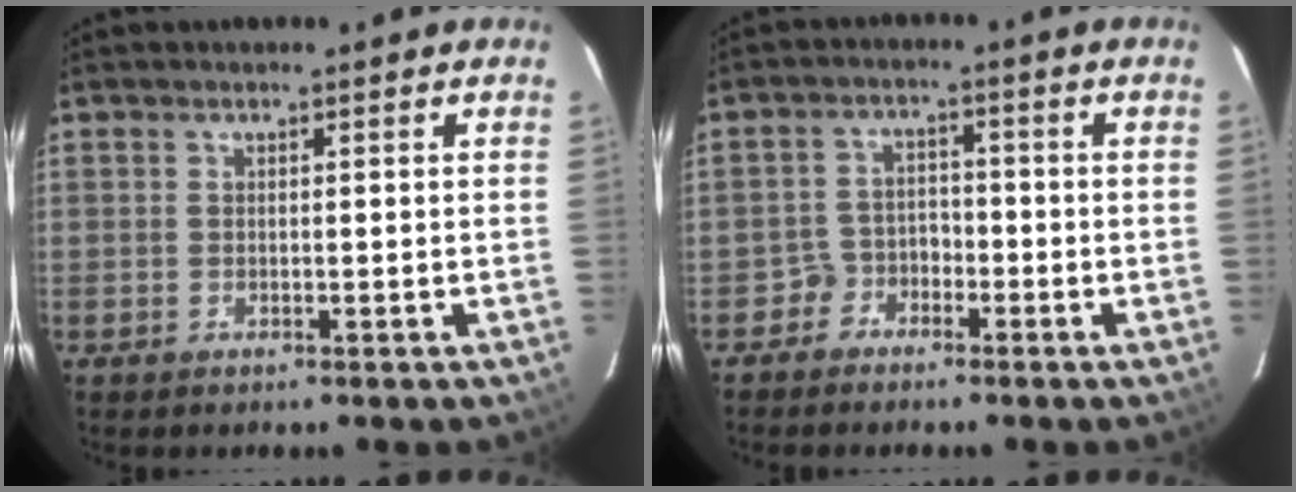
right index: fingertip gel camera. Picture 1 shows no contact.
{"total": 3.5, "force": [-2.6, 2.4, -0.1], "torque": [-0.001, 0.017, -0.049]}